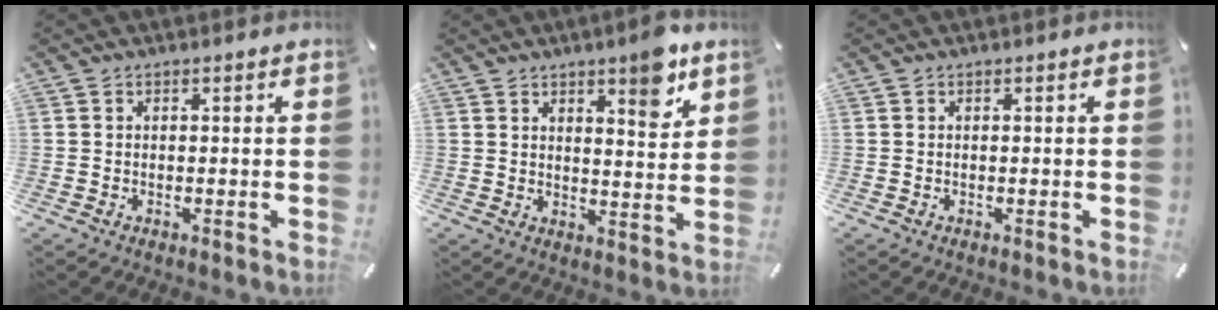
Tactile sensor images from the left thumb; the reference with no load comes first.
{"total": 8.2, "force": [5.6, 2.6, 5.4], "torque": [-0.055, -0.038, 0.087]}
{"total": 0.0}